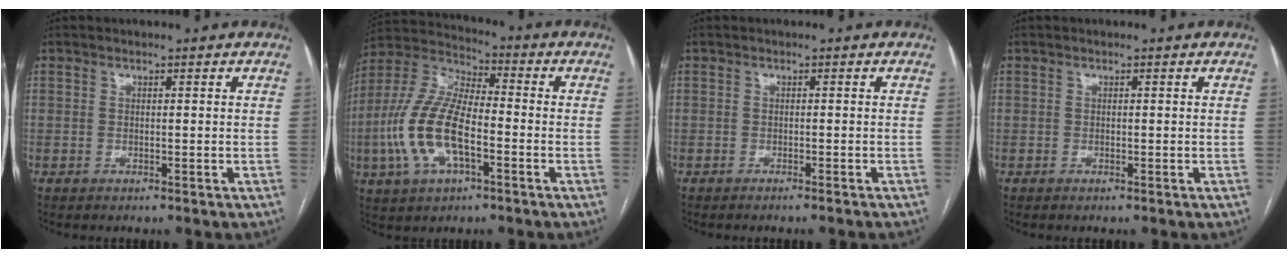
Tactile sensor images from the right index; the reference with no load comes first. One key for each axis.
{"total": 14.8, "fx": -3.9, "fy": 5.9, "fz": 13.0, "tx": -0.292, "ty": 0.006, "tz": -0.075}
{"total": 2.2, "fx": -2.0, "fy": -0.3, "fz": 1.0, "tx": -0.012, "ty": 0.002, "tz": -0.026}
{"total": 0.0}